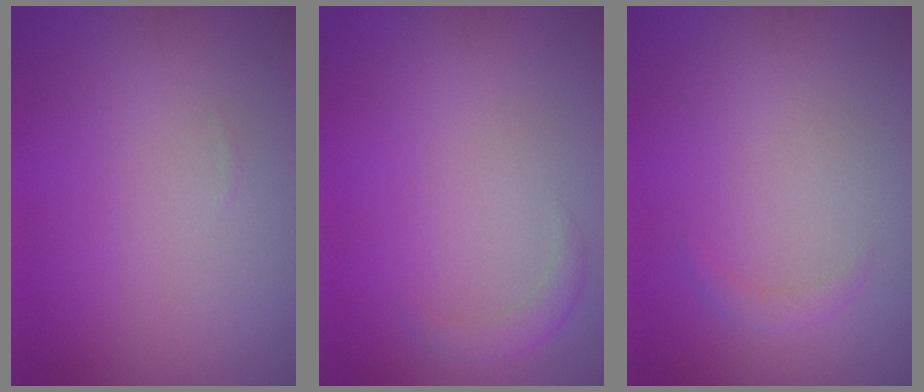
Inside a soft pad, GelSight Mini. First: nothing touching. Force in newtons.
{"total": 1.3, "press": 1.3, "slide": 0.1}
{"total": 0.9, "press": 0.9, "slide": 0.0}